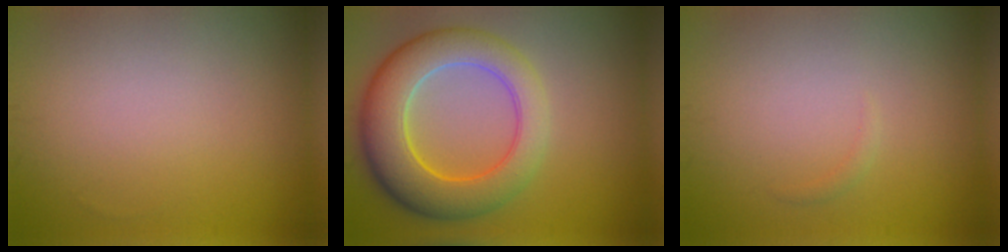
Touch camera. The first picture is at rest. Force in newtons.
{"total": 8.6, "press": 8.6, "slide": 0.5}
{"total": 0.5, "press": 0.5, "slide": 0.1}